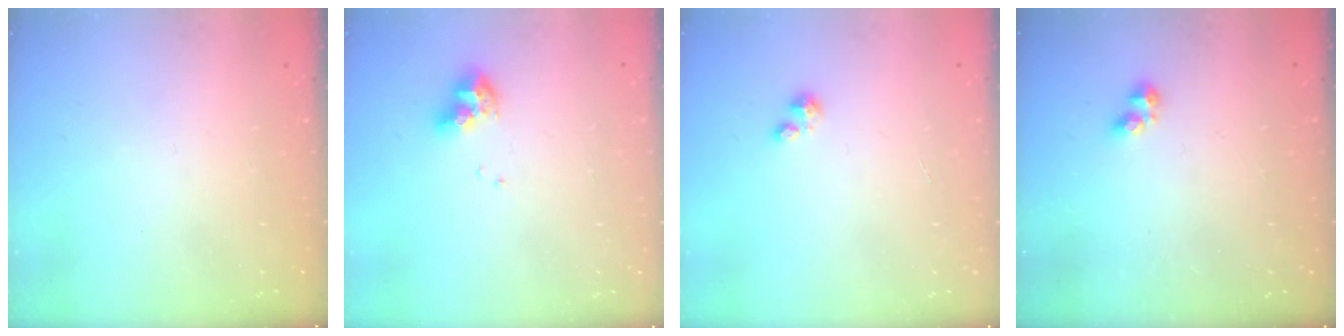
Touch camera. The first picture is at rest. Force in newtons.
{"total": 9.1, "press": 9.1, "slide": 1.1}
{"total": 0.9, "press": 0.9, "slide": 0.3}
{"total": 2.8, "press": 2.7, "slide": 0.5}